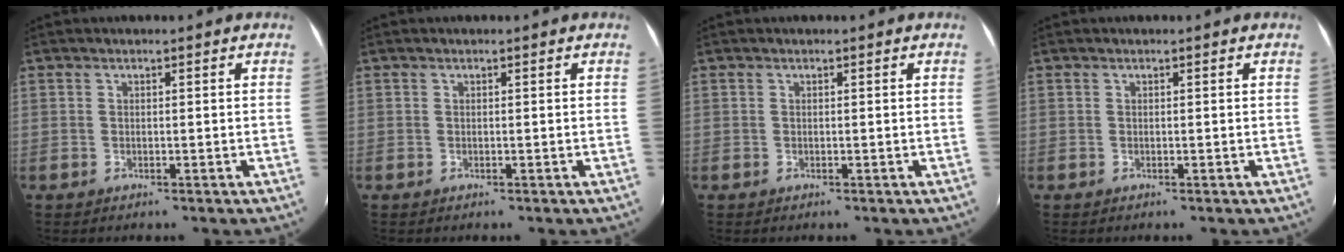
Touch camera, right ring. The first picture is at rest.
{"total": 0.0}
{"total": 0.0}
{"total": 0.0}